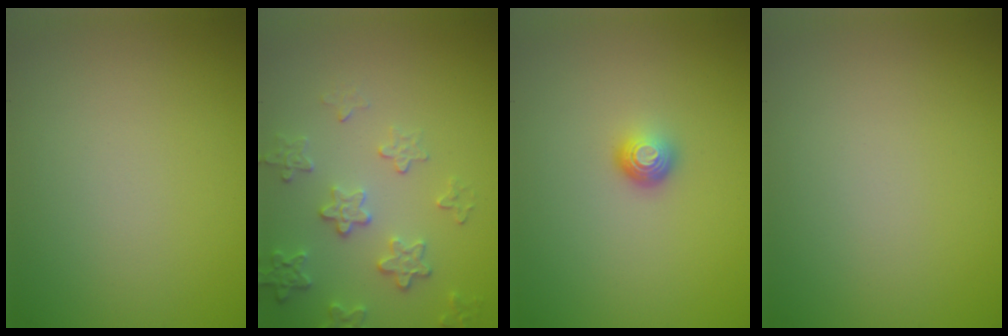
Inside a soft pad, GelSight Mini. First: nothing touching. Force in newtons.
{"total": 3.2, "press": 3.0, "slide": 0.9}
{"total": 1.4, "press": 1.1, "slide": 1.0}
{"total": 0.0}